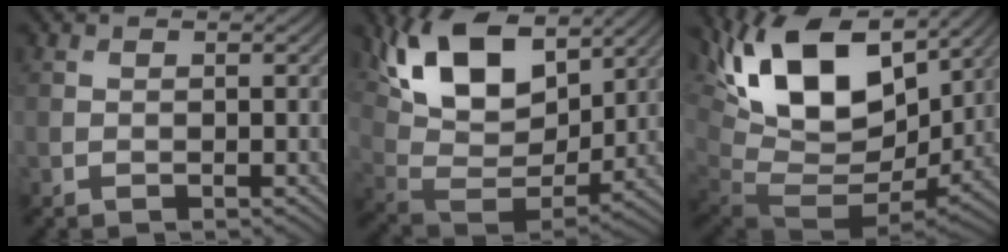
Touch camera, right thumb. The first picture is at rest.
{"total": 15.7, "force": [8.0, 8.6, 10.5], "torque": [-0.225, 0.015, 0.141]}
{"total": 17.5, "force": [6.3, 10.1, 12.8], "torque": [-0.268, 0.013, 0.117]}